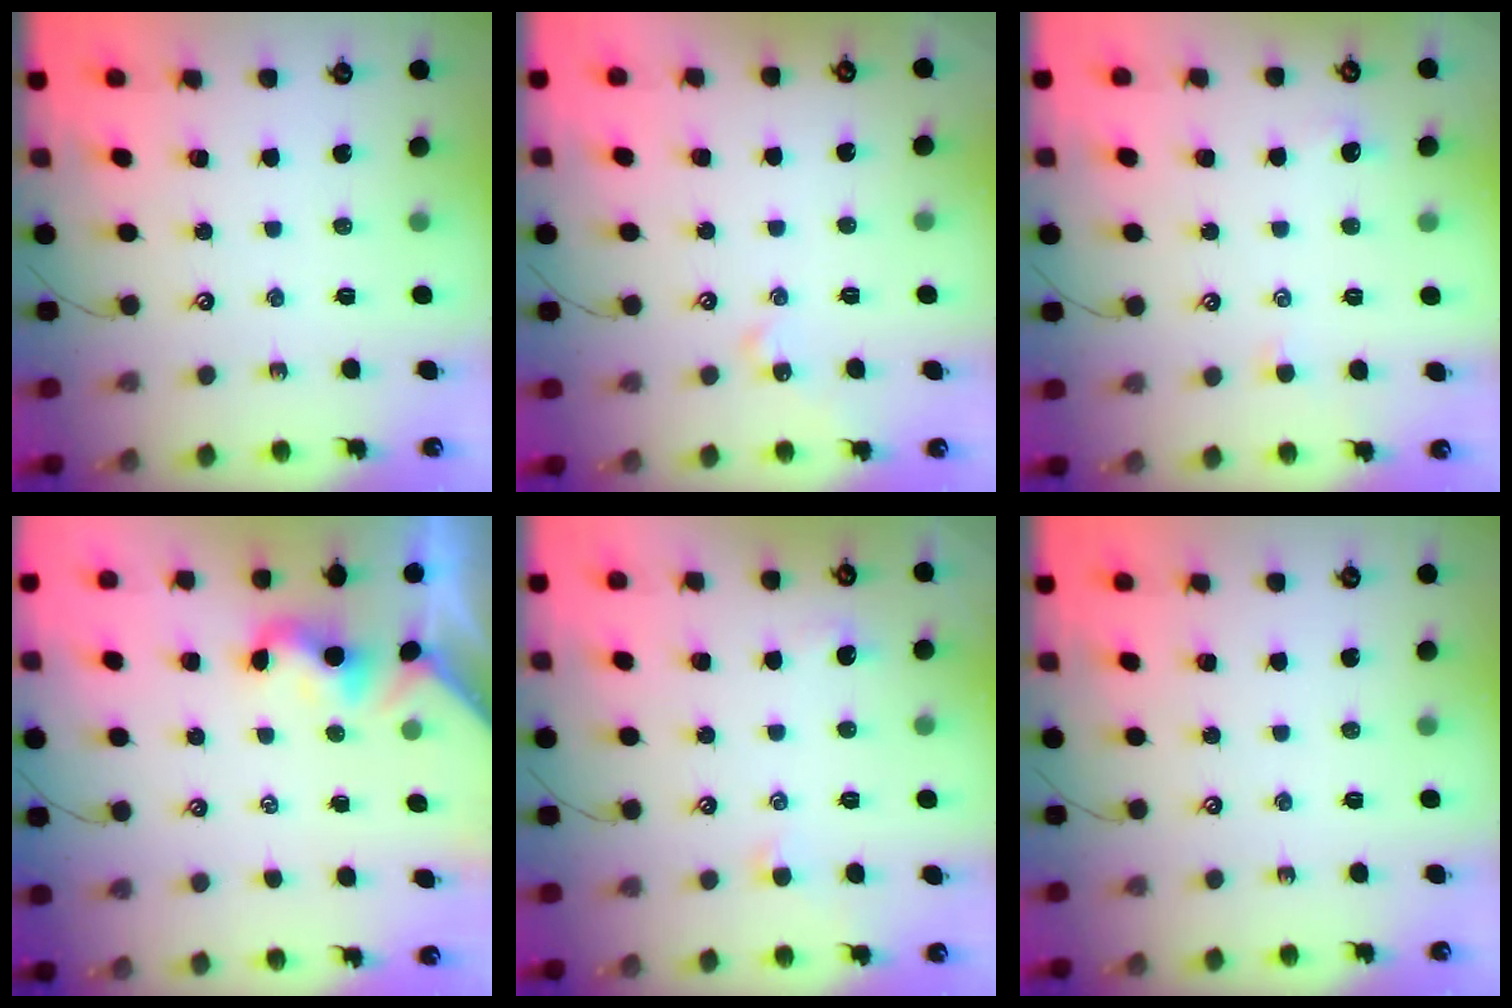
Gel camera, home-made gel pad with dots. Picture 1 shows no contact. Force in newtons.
{"total": 0.0}
{"total": 1.8, "press": 1.7, "slide": 0.5}
{"total": 2.2, "press": 2.1, "slide": 0.5}
{"total": 0.7, "press": 0.3, "slide": 0.6}
{"total": 0.0}